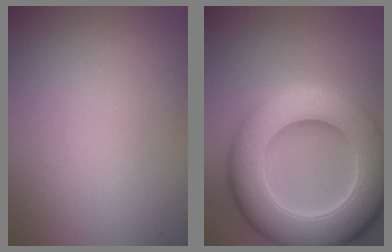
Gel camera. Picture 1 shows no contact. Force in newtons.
{"total": 12.5, "press": 12.5, "slide": 0.3}